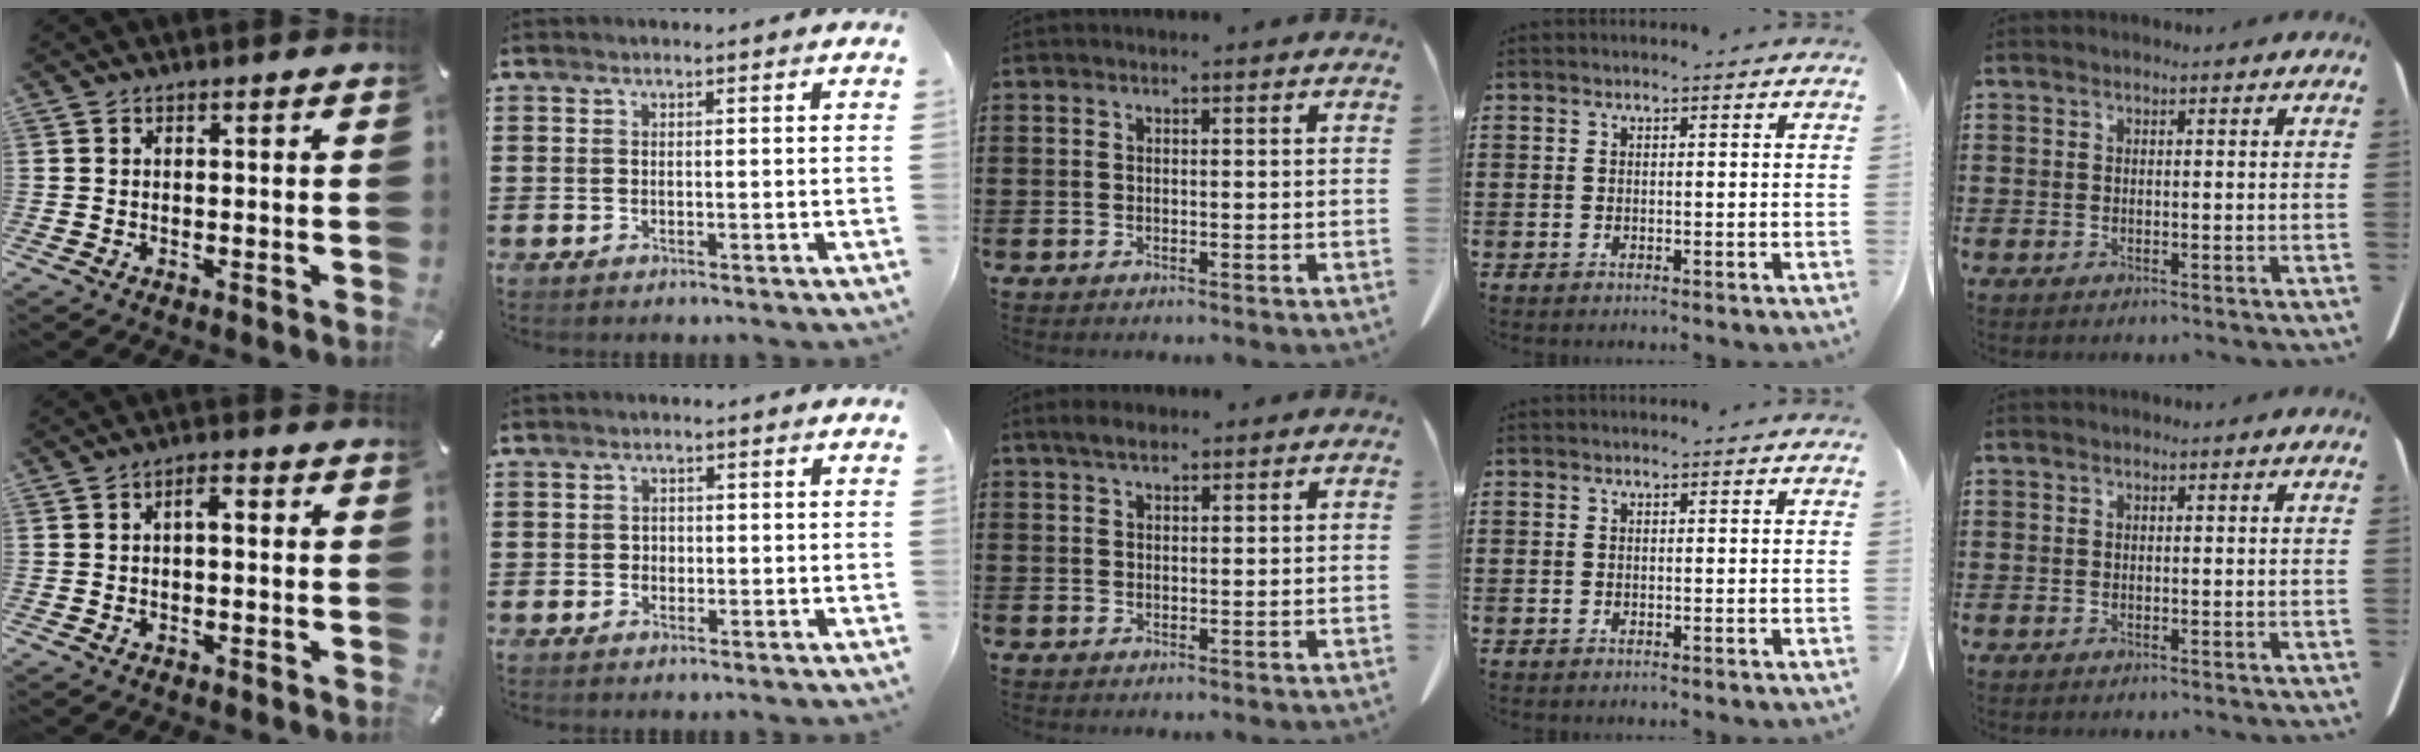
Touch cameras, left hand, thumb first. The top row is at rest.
{"thumb": {"total": 3.2, "force": [-0.3, 1.5, 2.8], "torque": [-0.037, 0.007, -0.011]}, "index": {"total": 1.1, "force": [0.0, 1.0, 0.4], "torque": [-0.012, 0.006, -0.002]}, "middle": {"total": 2.4, "force": [1.9, 0.7, 1.4], "torque": [-0.031, 0.003, 0.036]}}